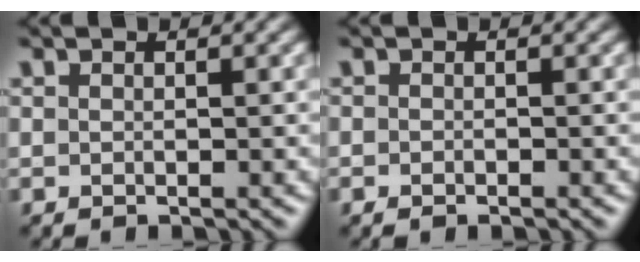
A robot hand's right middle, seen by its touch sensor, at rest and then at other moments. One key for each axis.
{"total": 0.8, "fx": -0.5, "fy": 0.3, "fz": 0.6, "tx": -0.009, "ty": -0.002, "tz": -0.008}